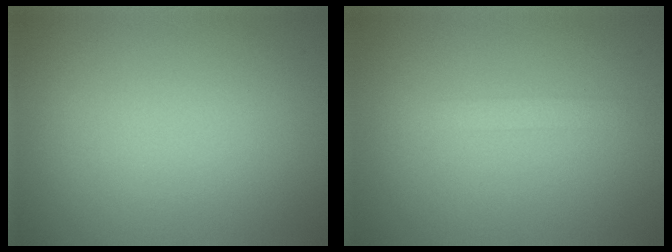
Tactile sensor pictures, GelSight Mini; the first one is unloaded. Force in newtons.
{"total": 1.1, "press": 1.1, "slide": 0.0}